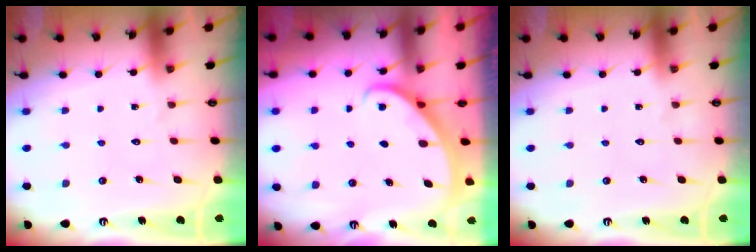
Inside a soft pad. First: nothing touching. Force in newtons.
{"total": 2.2, "press": 2.2, "slide": 0.2}
{"total": 0.0}